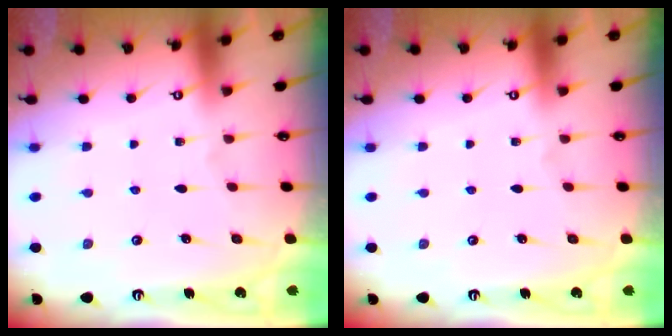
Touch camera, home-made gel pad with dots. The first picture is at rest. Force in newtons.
{"total": 0.0}